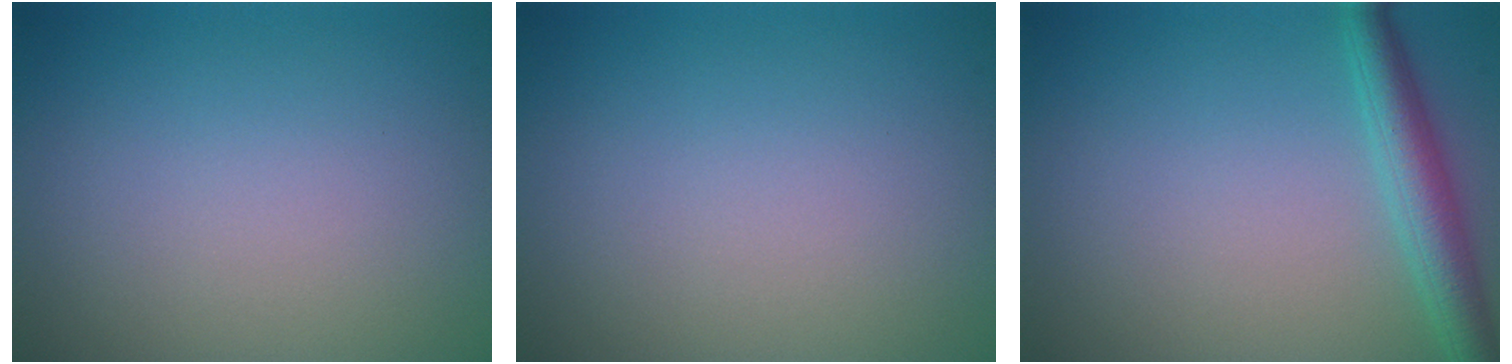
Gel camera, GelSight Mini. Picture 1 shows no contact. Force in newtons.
{"total": 0.0}
{"total": 3.5, "press": 3.5, "slide": 0.1}